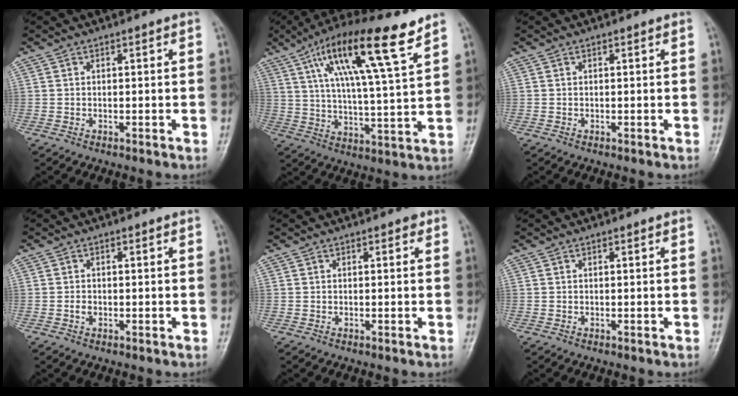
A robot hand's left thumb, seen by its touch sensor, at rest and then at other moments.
{"total": 17.9, "force": [9.8, 2.9, 14.6], "torque": [-0.245, -0.023, 0.169]}
{"total": 0.0}
{"total": 1.1, "force": [-0.3, 0.9, 0.6], "torque": [-0.008, 0.002, -0.006]}
{"total": 0.6, "force": [0.3, 0.4, 0.4], "torque": [0.002, 0.000, -0.001]}
{"total": 0.0}